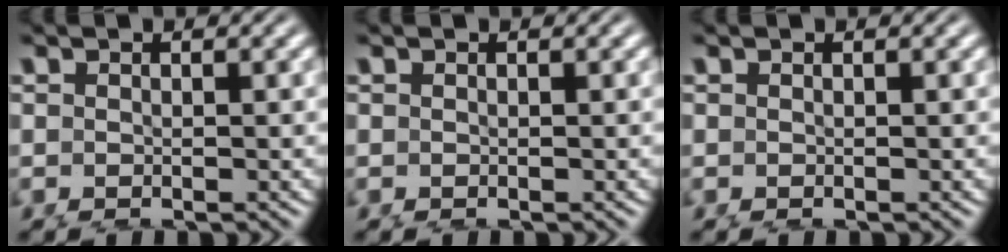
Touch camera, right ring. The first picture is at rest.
{"total": 0.0}
{"total": 0.0}